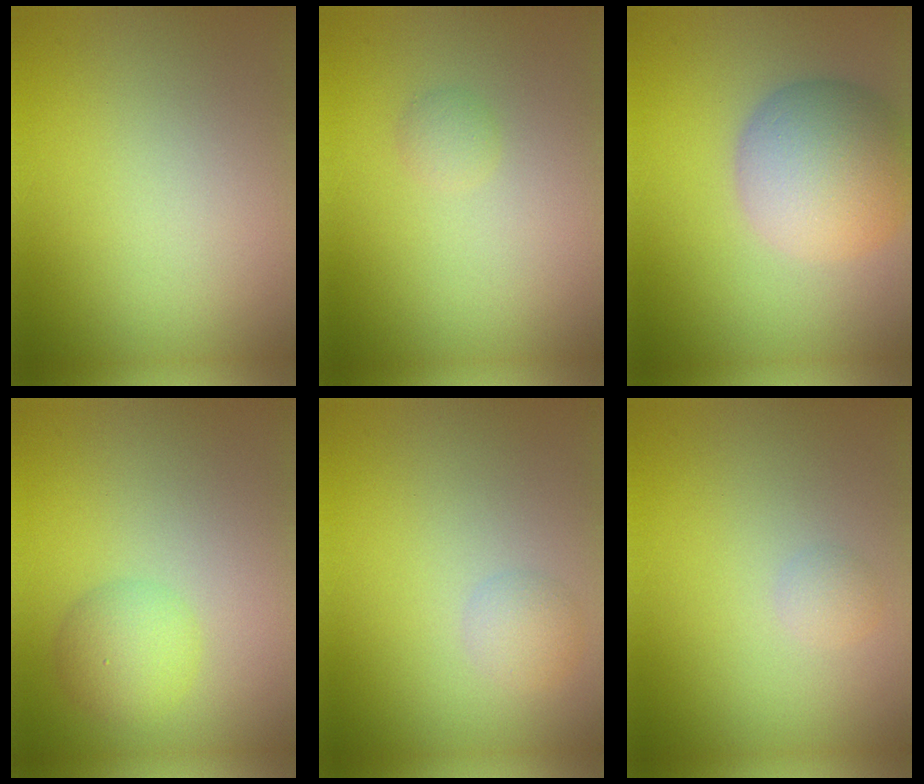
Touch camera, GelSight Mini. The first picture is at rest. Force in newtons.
{"total": 0.9, "press": 0.9, "slide": 0.0}
{"total": 7.3, "press": 7.3, "slide": 0.6}
{"total": 2.8, "press": 2.8, "slide": 0.1}
{"total": 1.5, "press": 1.5, "slide": 0.1}
{"total": 1.0, "press": 1.0, "slide": 0.1}